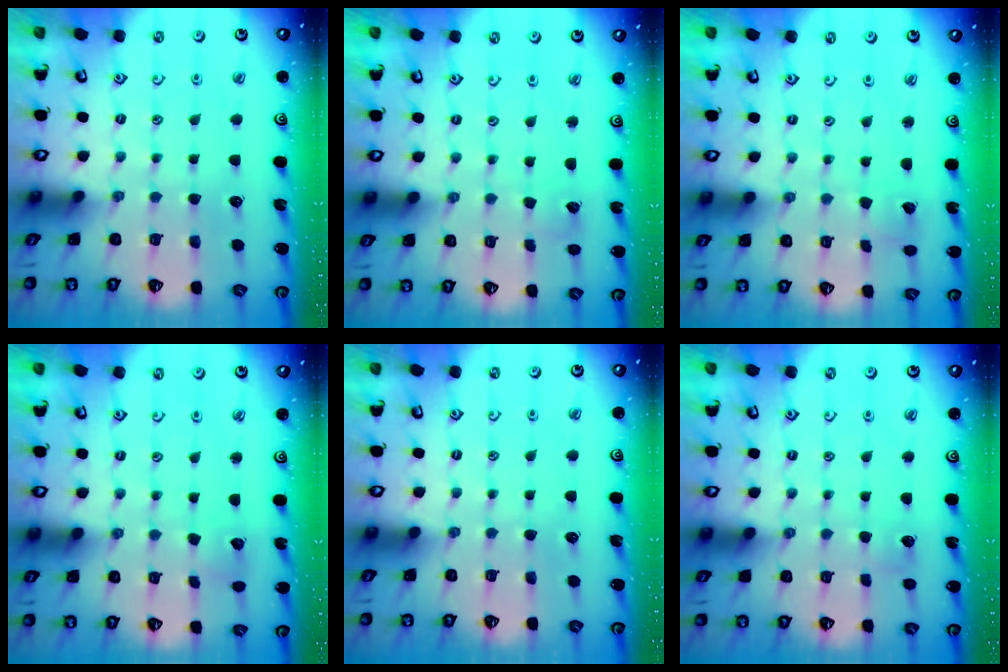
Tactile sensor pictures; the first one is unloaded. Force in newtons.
{"total": 3.2, "press": 3.2, "slide": 0.2}
{"total": 3.4, "press": 3.4, "slide": 0.3}
{"total": 5.2, "press": 5.1, "slide": 0.4}
{"total": 0.0}
{"total": 3.4, "press": 3.4, "slide": 0.3}